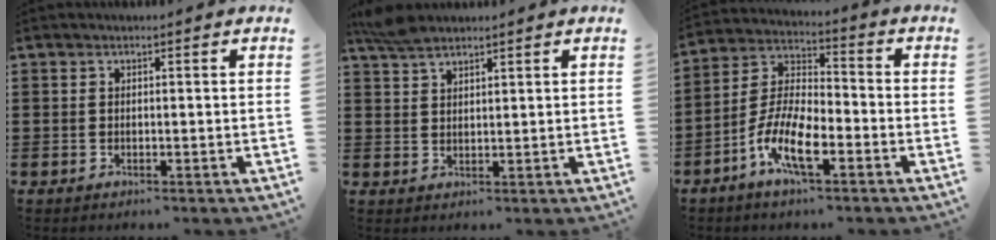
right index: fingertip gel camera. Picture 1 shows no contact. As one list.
[{"total": 3.9, "force": [3.2, 1.2, 1.8], "torque": [-0.043, 0.001, 0.061]}, {"total": 9.3, "force": [-5.0, 3.3, 7.2], "torque": [-0.178, -0.009, -0.101]}]